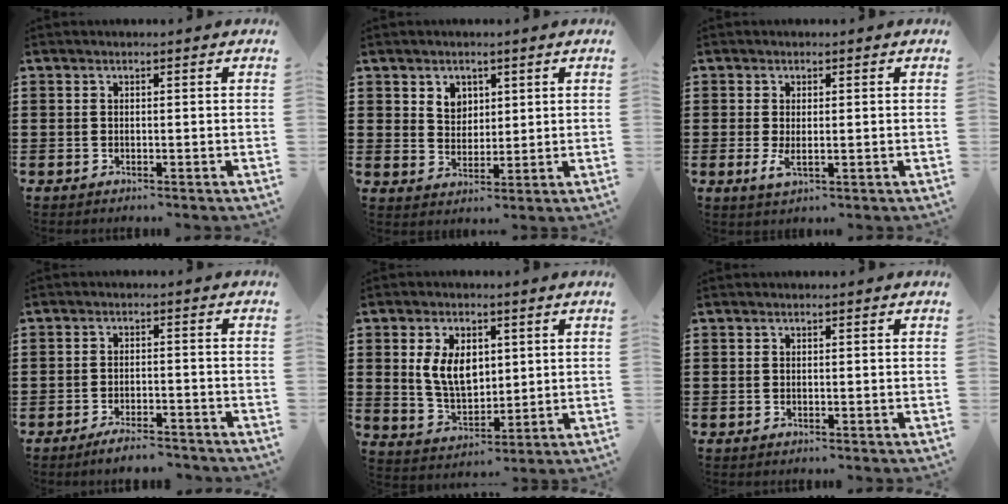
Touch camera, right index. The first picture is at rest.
{"total": 3.7, "force": [2.2, 2.8, 0.8], "torque": [-0.027, 0.011, 0.041]}
{"total": 2.2, "force": [0.0, 0.9, 2.1], "torque": [-0.046, -0.002, -0.002]}
{"total": 3.3, "force": [-3.2, 0.3, 1.0], "torque": [-0.018, 0.002, -0.063]}
{"total": 7.5, "force": [1.7, 4.8, 5.6], "torque": [-0.127, 0.006, 0.025]}
{"total": 0.0}